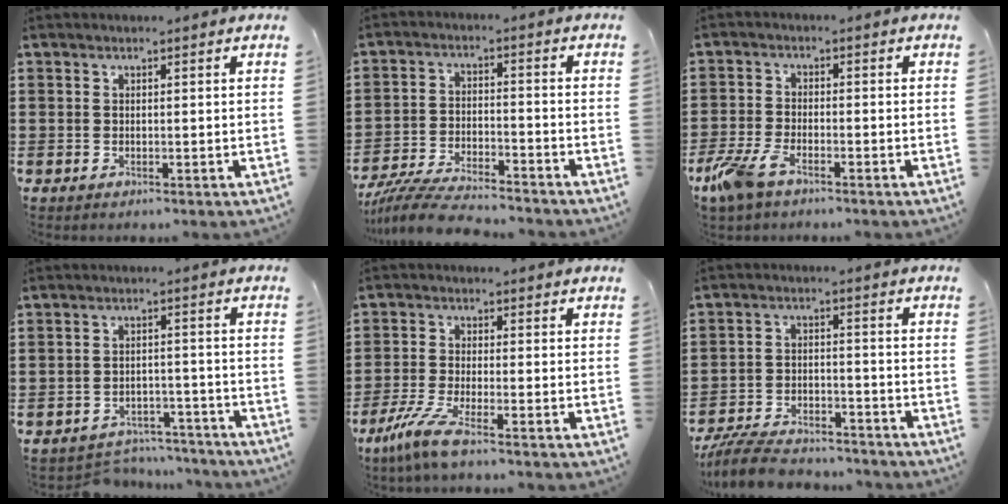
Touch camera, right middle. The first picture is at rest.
{"total": 7.4, "force": [-6.9, 0.9, 2.4], "torque": [-0.049, 0.007, -0.134]}
{"total": 5.6, "force": [-3.7, 1.9, 3.7], "torque": [-0.101, -0.008, -0.076]}
{"total": 4.2, "force": [-4.1, 0.8, 0.0], "torque": [-0.004, 0.007, -0.088]}
{"total": 5.4, "force": [-3.7, 0.3, 3.9], "torque": [-0.105, -0.020, -0.077]}
{"total": 7.2, "force": [-6.7, 1.3, 2.2], "torque": [-0.046, 0.012, -0.130]}